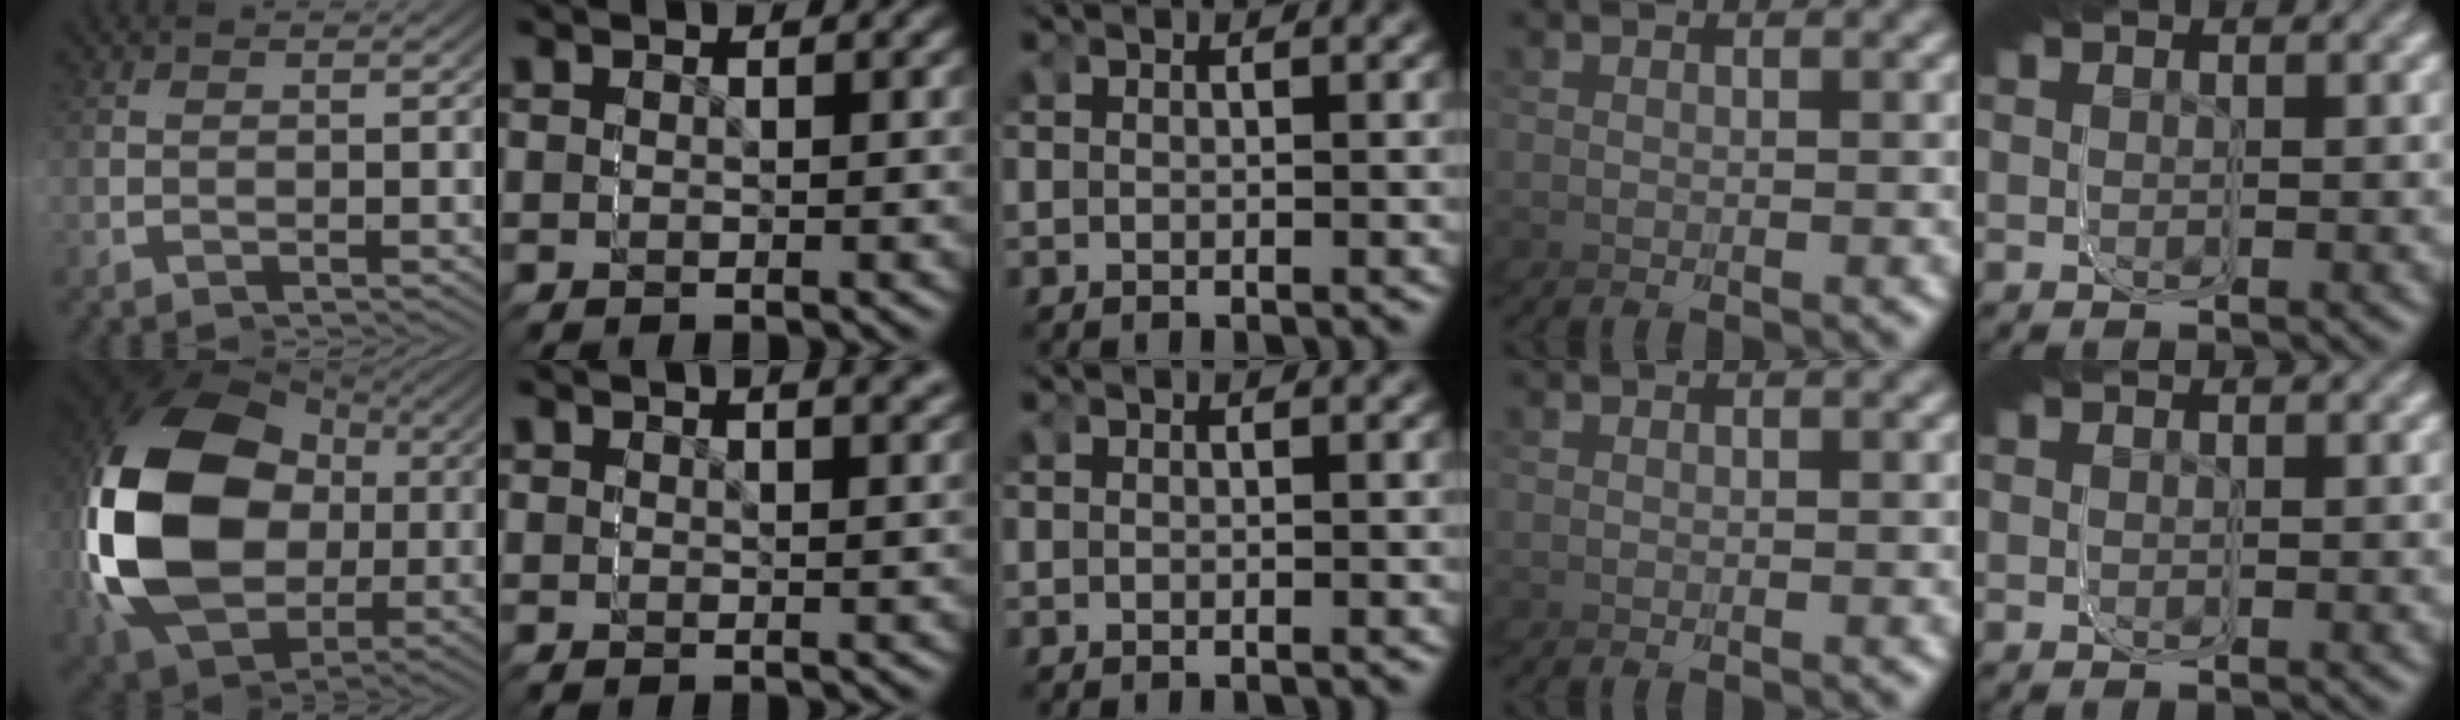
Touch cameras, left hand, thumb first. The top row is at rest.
{"thumb": {"total": 23.3, "force": [0.1, 14.5, 18.3], "torque": [-0.366, -0.035, 0.021]}, "index": {"total": 1.5, "force": [1.5, 0.2, 0.4], "torque": [0.004, 0.006, 0.024]}}